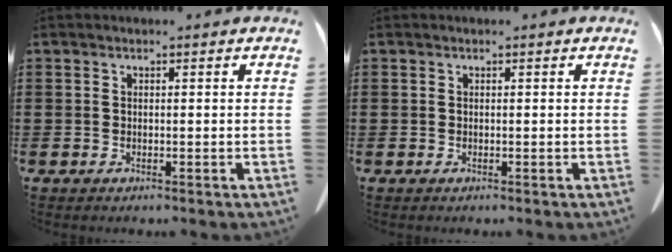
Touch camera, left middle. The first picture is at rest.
{"total": 0.0}